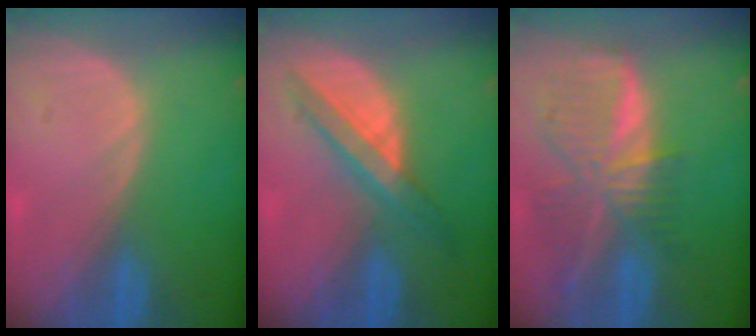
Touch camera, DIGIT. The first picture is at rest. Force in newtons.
{"total": 5.8, "press": 5.7, "slide": 0.9}
{"total": 9.3, "press": 8.2, "slide": 4.5}